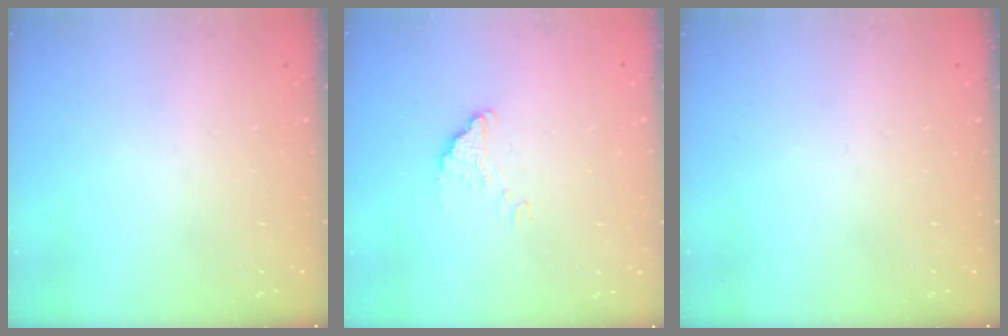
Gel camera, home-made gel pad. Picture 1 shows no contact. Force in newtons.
{"total": 1.6, "press": 1.6, "slide": 0.1}
{"total": 0.0}